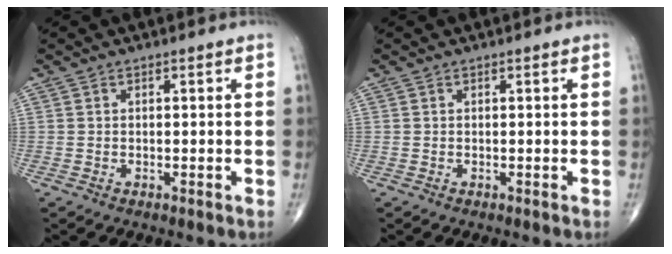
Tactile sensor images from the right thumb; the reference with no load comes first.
{"total": 0.0}